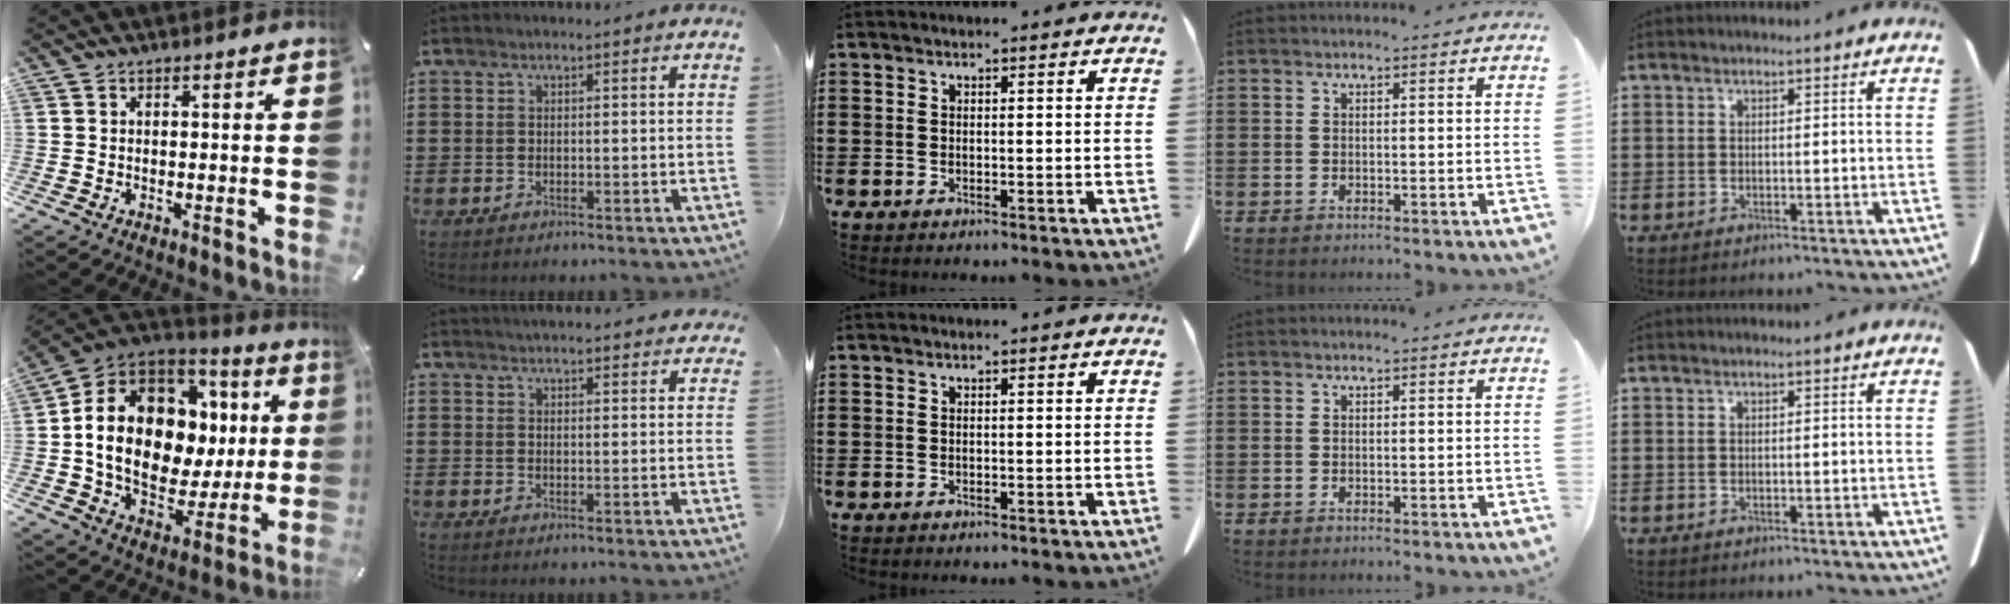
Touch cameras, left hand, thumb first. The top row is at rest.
{"thumb": {"total": 17.9, "force": [2.7, 13.5, 11.4], "torque": [-0.222, -0.026, 0.047]}, "index": {"total": 2.4, "force": [2.4, 0.0, 0.1], "torque": [-0.010, -0.005, 0.045]}}